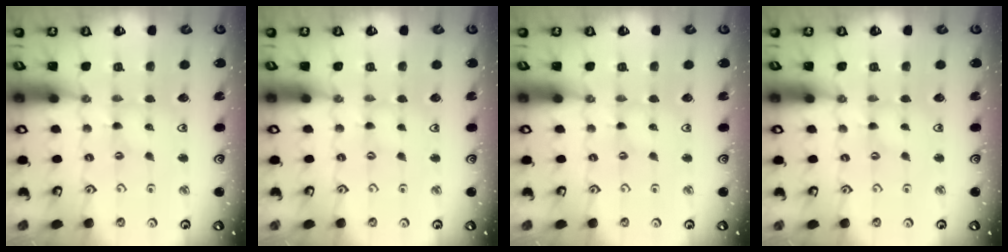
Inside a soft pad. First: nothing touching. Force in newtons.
{"total": 0.0}
{"total": 0.0}
{"total": 0.0}